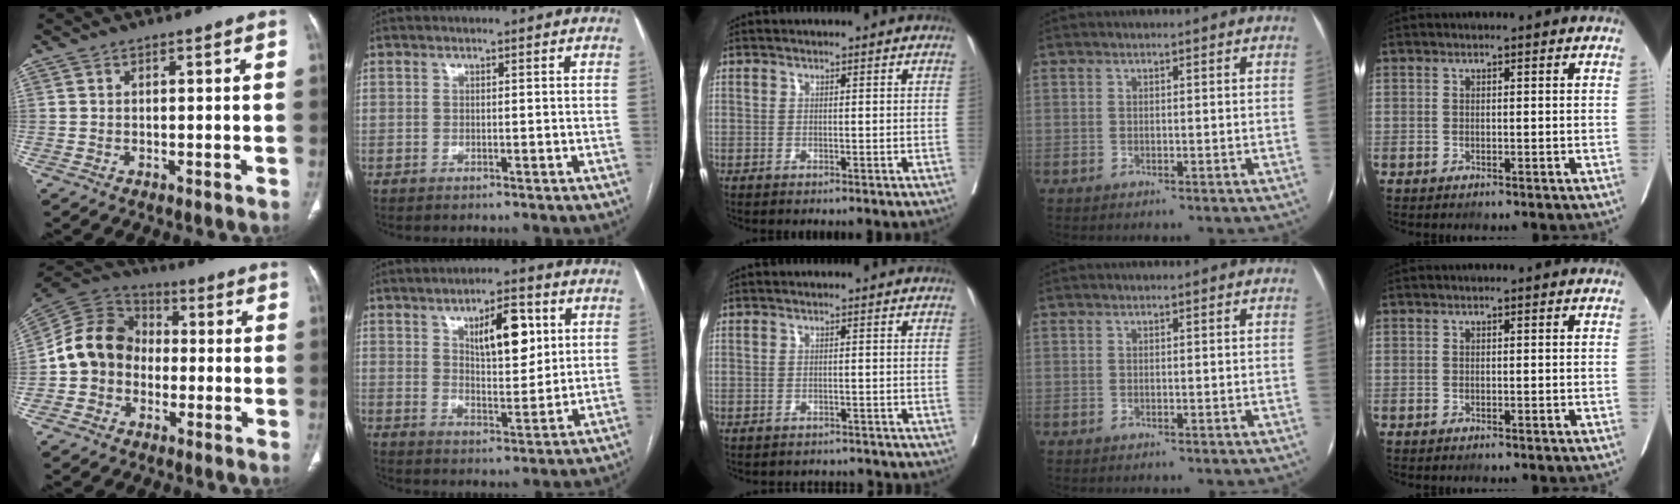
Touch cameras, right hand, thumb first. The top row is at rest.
{"thumb": {"total": 12.1, "force": [-1.6, 10.4, 6.1], "torque": [-0.101, 0.036, -0.043]}, "index": {"total": 9.3, "force": [3.6, 3.4, 7.9], "torque": [-0.123, 0.003, 0.062]}, "middle": {"total": 4.9, "force": [-4.8, 1.2, 0.0], "torque": [0.002, 0.000, -0.056]}}